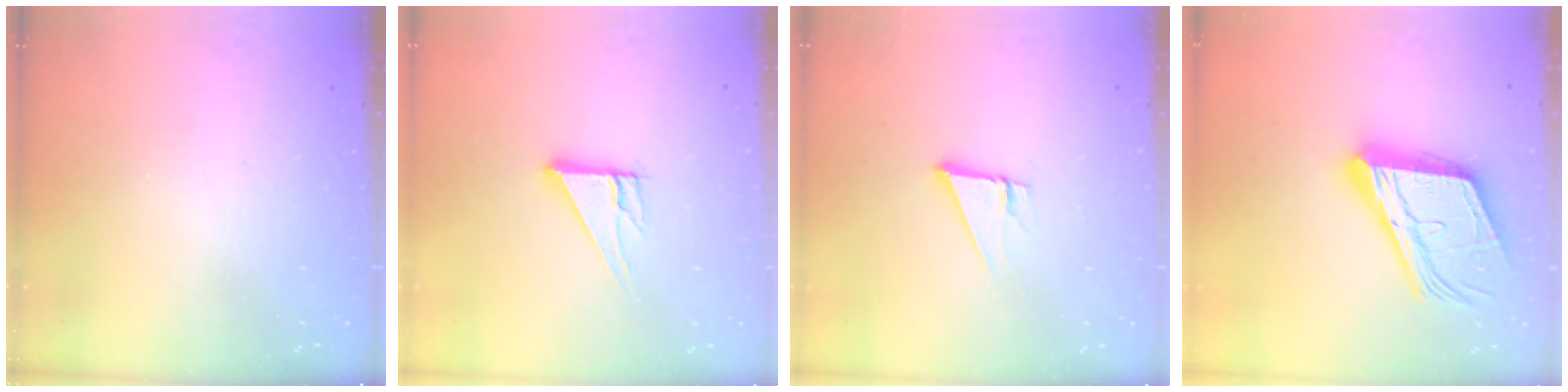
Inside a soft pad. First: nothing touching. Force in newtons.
{"total": 8.5, "press": 8.4, "slide": 0.8}
{"total": 3.7, "press": 3.7, "slide": 0.2}
{"total": 23.2, "press": 22.8, "slide": 3.7}